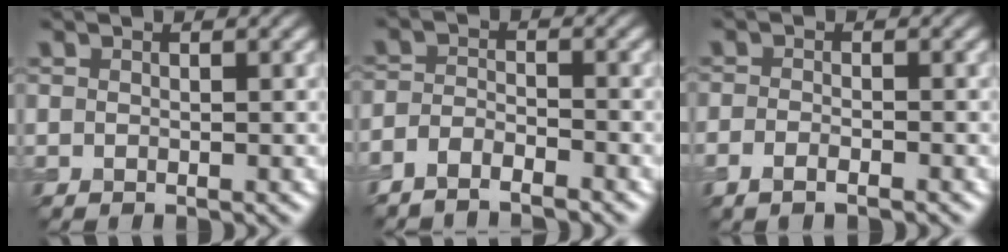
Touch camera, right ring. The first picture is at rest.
{"total": 2.4, "force": [-2.3, 0.4, 0.5], "torque": [-0.009, -0.002, -0.051]}
{"total": 1.2, "force": [-1.0, 0.1, 0.7], "torque": [-0.014, -0.003, -0.022]}